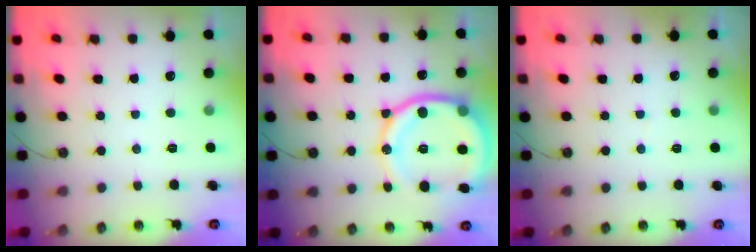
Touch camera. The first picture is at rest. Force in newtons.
{"total": 18.7, "press": 18.5, "slide": 2.0}
{"total": 2.0, "press": 2.0, "slide": 0.2}